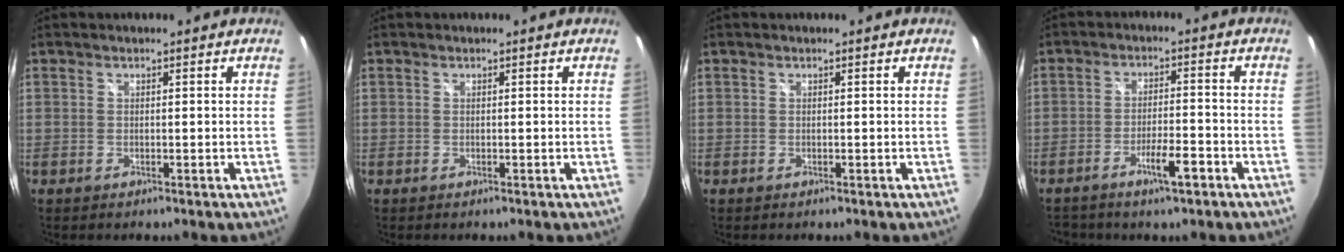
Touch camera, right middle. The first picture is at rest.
{"total": 0.0}
{"total": 0.0}
{"total": 5.3, "force": [-3.6, 1.1, 3.8], "torque": [-0.075, -0.001, -0.058]}